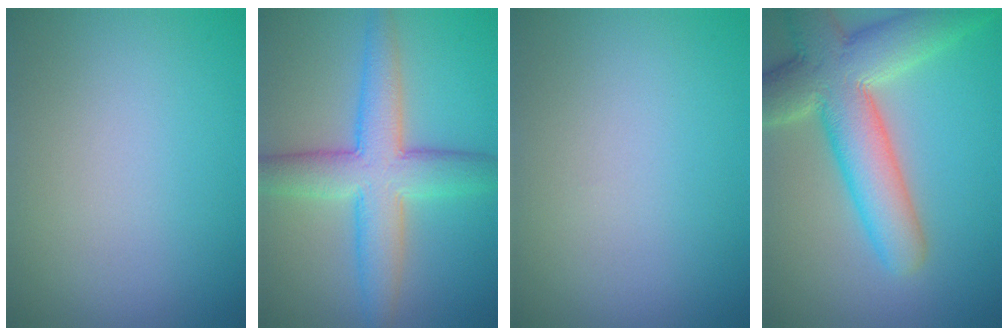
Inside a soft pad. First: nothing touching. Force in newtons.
{"total": 7.3, "press": 7.3, "slide": 0.2}
{"total": 0.0}
{"total": 9.7, "press": 9.7, "slide": 1.0}